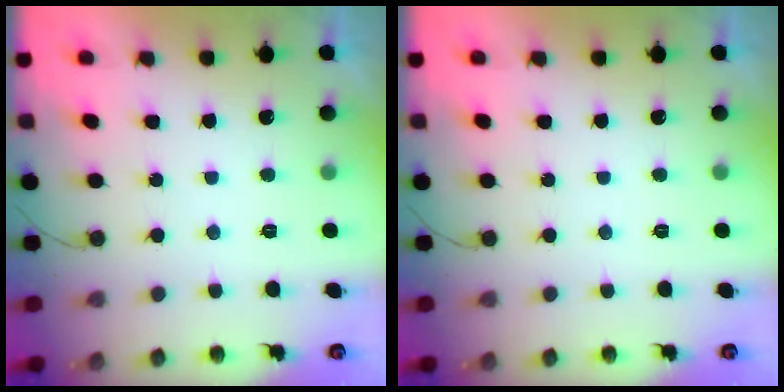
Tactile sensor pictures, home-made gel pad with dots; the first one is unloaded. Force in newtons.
{"total": 0.0}